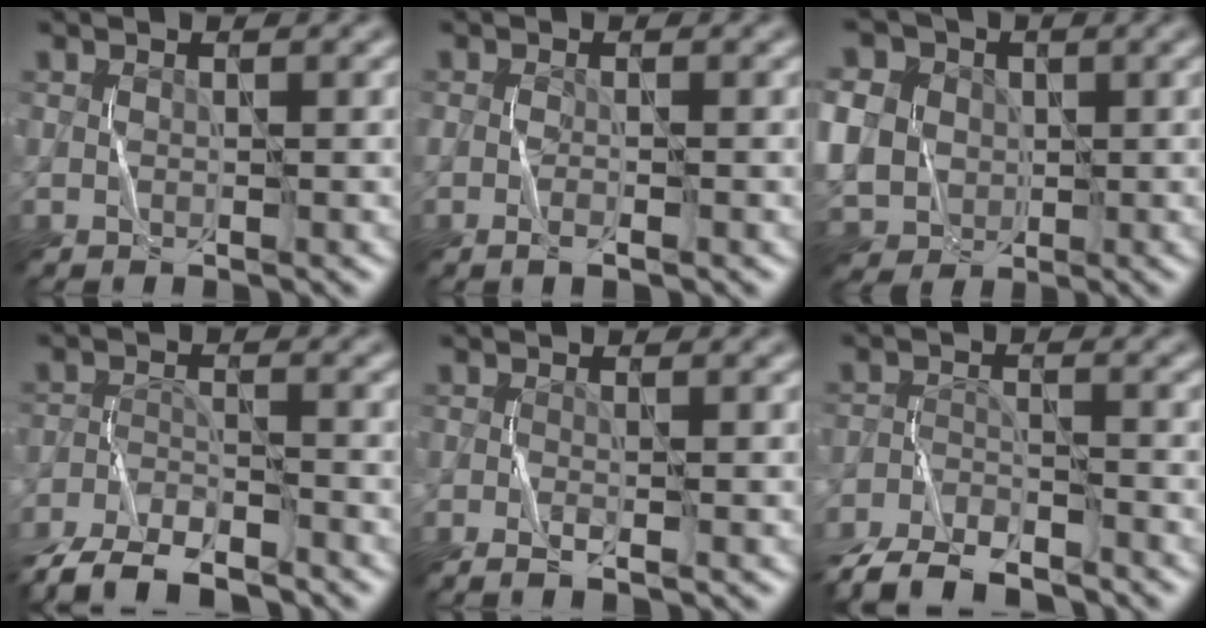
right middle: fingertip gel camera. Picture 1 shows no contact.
{"total": 1.0, "force": [-0.4, 0.1, 0.9], "torque": [-0.016, 0.000, -0.009]}
{"total": 12.7, "force": [1.2, 10.8, 6.5], "torque": [-0.167, 0.019, -0.006]}
{"total": 6.7, "force": [-6.0, 1.5, 2.5], "torque": [-0.044, -0.011, -0.119]}
{"total": 0.9, "force": [-0.5, -0.2, 0.7], "torque": [-0.013, -0.006, -0.010]}
{"total": 6.5, "force": [-6.0, 1.3, 2.1], "torque": [-0.037, -0.012, -0.118]}